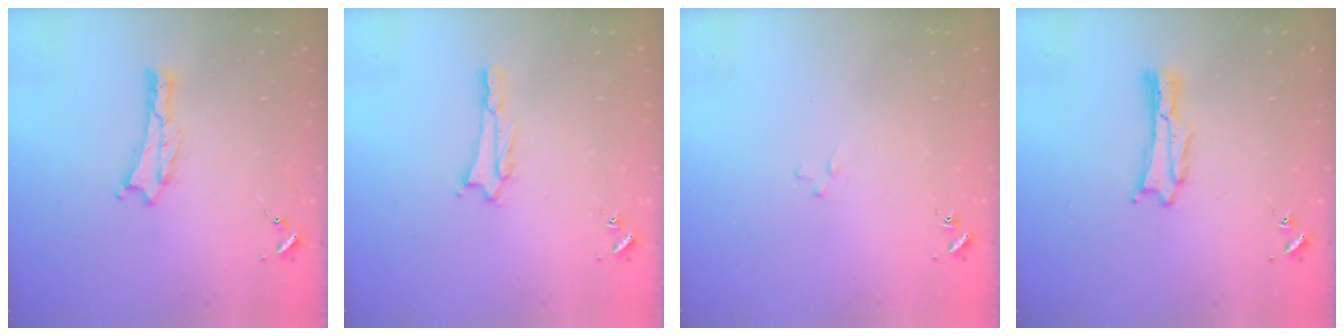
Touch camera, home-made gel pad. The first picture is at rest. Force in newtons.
{"total": 1.5, "press": 1.5, "slide": 0.3}
{"total": 1.2, "press": 1.2, "slide": 0.2}
{"total": 1.1, "press": 1.1, "slide": 0.0}